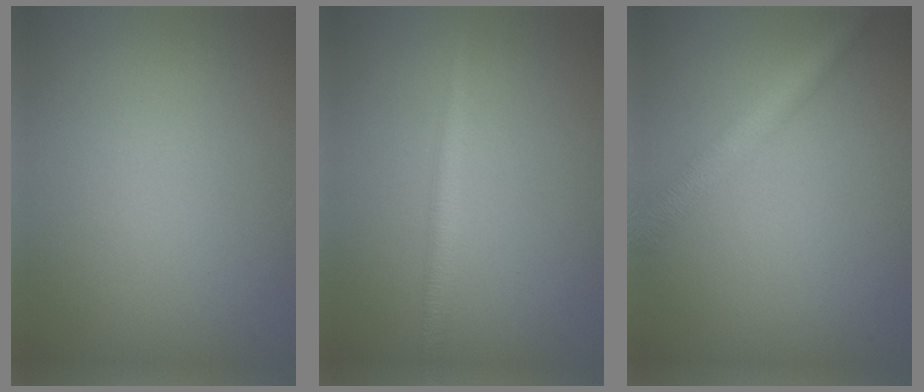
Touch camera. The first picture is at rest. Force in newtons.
{"total": 2.3, "press": 2.3, "slide": 0.1}
{"total": 3.4, "press": 3.4, "slide": 0.1}